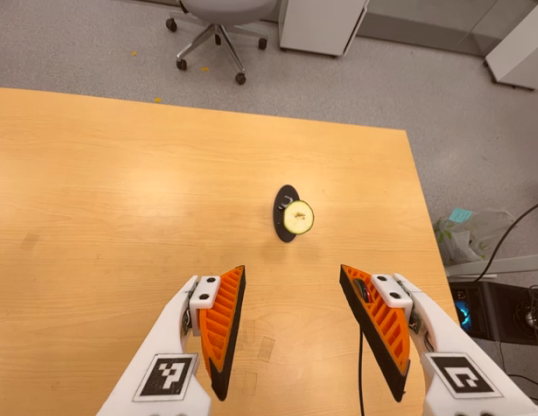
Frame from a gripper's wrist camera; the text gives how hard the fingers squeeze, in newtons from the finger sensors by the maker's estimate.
{"total": 0.0}